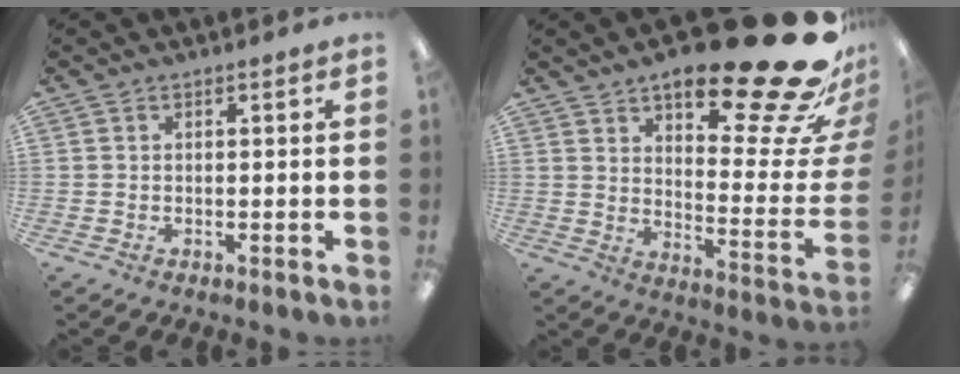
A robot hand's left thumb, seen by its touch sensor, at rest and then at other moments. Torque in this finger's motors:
{"motor_torque": [0.72, 0.75, 1.57, -1.21, 0.10]}